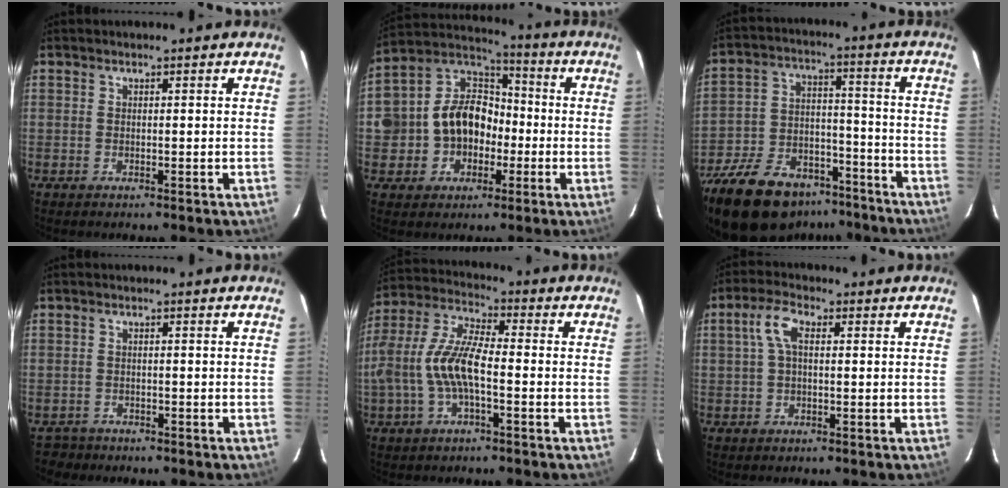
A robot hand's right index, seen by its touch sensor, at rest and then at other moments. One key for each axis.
{"total": 13.3, "fx": -2.4, "fy": 11.5, "fz": 6.2, "tx": -0.147, "ty": 0.048, "tz": -0.034}
{"total": 26.4, "fx": -19.2, "fy": 13.0, "fz": 12.5, "tx": -0.282, "ty": 0.004, "tz": -0.286}
{"total": 2.5, "fx": -2.0, "fy": 1.6, "fz": -0.3, "tx": -0.001, "ty": 0.005, "tz": -0.035}
{"total": 12.3, "fx": -2.6, "fy": 4.0, "fz": 11.4, "tx": -0.242, "ty": 0.006, "tz": -0.049}
{"total": 4.6, "fx": 0.8, "fy": 2.0, "fz": 4.1, "tx": -0.084, "ty": 0.014, "tz": 0.015}